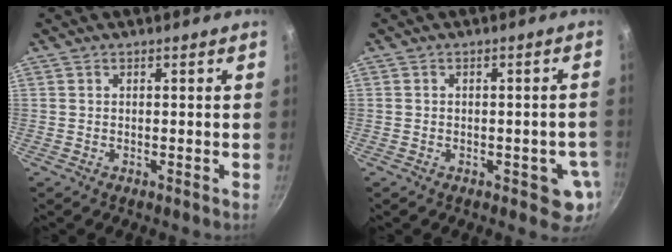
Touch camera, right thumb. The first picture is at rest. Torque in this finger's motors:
{"motor_torque": [0.88, 0.70, 0.55, -0.68, 0.04]}